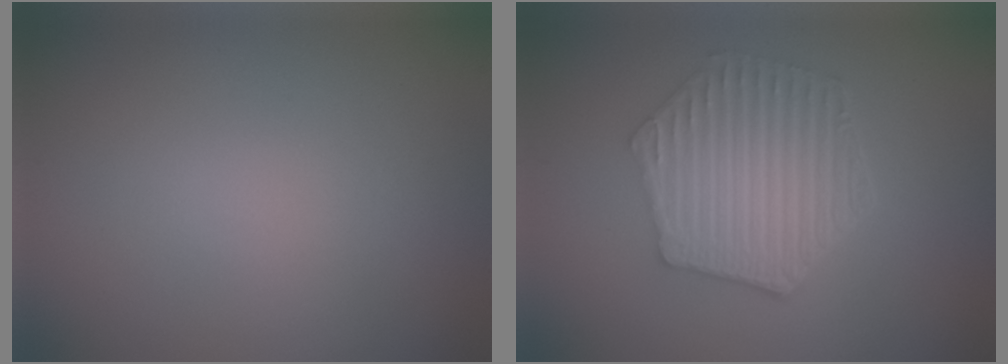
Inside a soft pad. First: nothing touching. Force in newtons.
{"total": 6.2, "press": 4.6, "slide": 4.1}